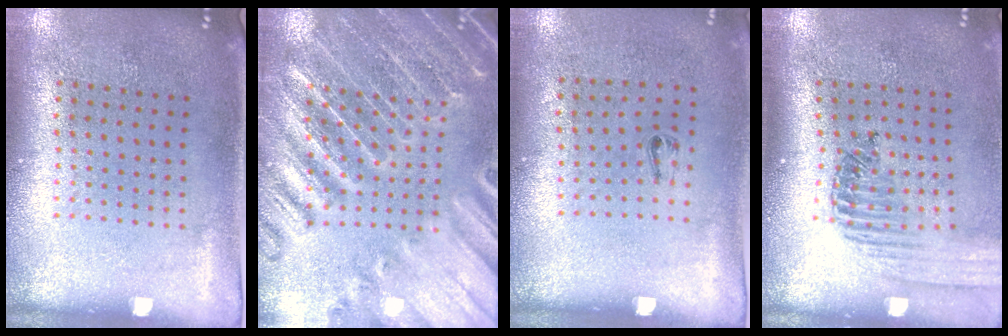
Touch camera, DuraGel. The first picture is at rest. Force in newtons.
{"total": 3.6, "press": 3.5, "slide": 1.0}
{"total": 0.5, "press": 0.3, "slide": 0.5}
{"total": 1.4, "press": 1.4, "slide": 0.1}